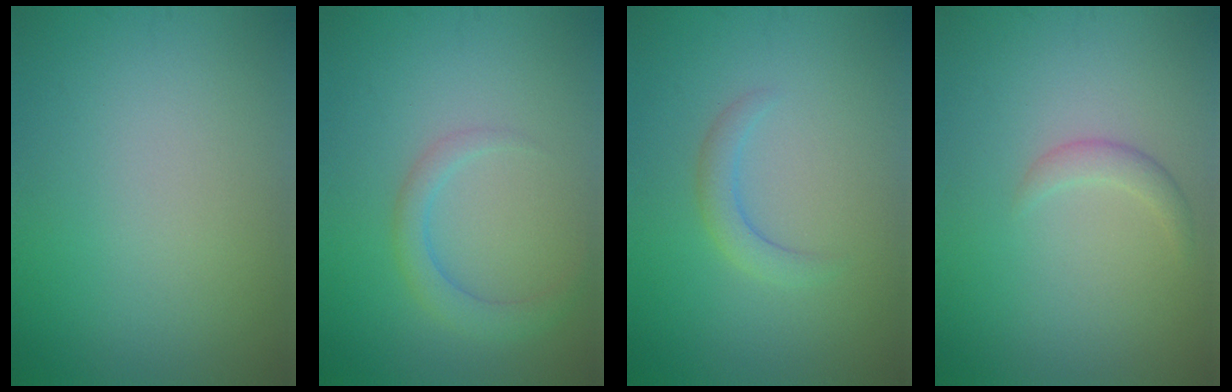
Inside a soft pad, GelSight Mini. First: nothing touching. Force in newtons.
{"total": 2.2, "press": 2.2, "slide": 0.1}
{"total": 2.0, "press": 2.0, "slide": 0.3}
{"total": 1.3, "press": 1.3, "slide": 0.1}